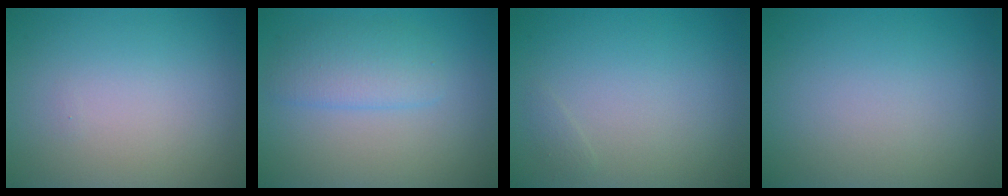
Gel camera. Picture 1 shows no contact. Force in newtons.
{"total": 2.8, "press": 2.8, "slide": 0.1}
{"total": 0.5, "press": 0.5, "slide": 0.1}
{"total": 0.0}